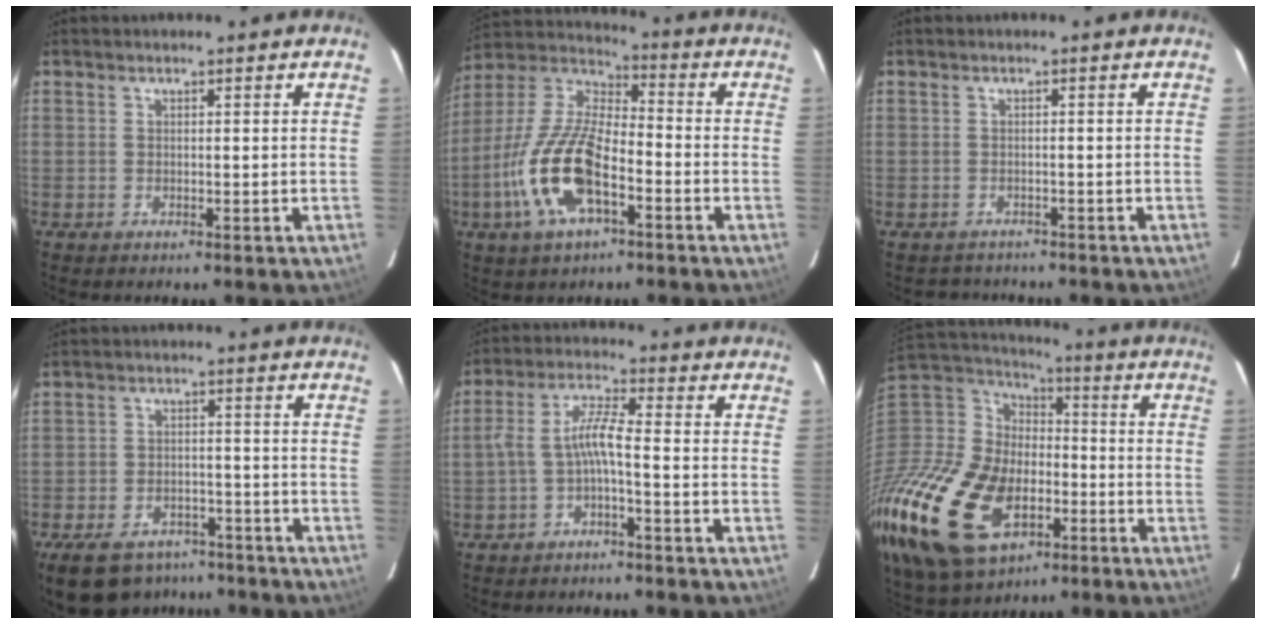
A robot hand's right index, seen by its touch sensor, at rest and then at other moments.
{"total": 16.8, "force": [-6.5, 6.7, 13.9], "torque": [-0.297, -0.008, -0.130]}
{"total": 3.4, "force": [-3.0, 1.6, 0.1], "torque": [-0.004, 0.003, -0.039]}
{"total": 15.4, "force": [-11.4, 8.0, 6.5], "torque": [-0.162, 0.002, -0.162]}
{"total": 5.3, "force": [-2.4, 0.5, 4.7], "torque": [-0.115, 0.015, -0.045]}
{"total": 35.5, "force": [-14.8, 22.7, 22.9], "torque": [-0.556, -0.037, -0.243]}